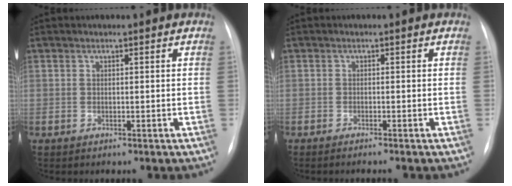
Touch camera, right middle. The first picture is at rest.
{"total": 2.1, "force": [-1.7, -0.4, 1.1], "torque": [-0.012, 0.000, -0.021]}